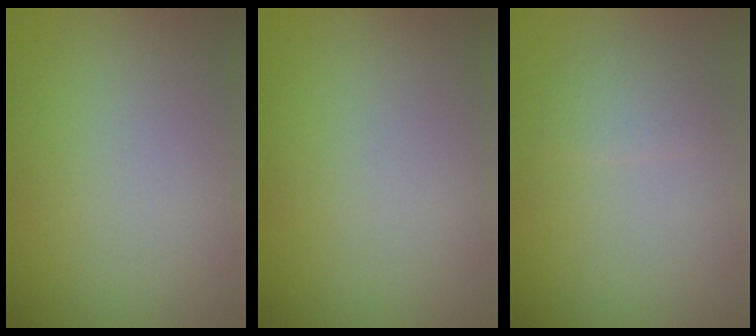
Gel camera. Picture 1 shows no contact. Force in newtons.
{"total": 0.0}
{"total": 1.5, "press": 1.5, "slide": 0.1}